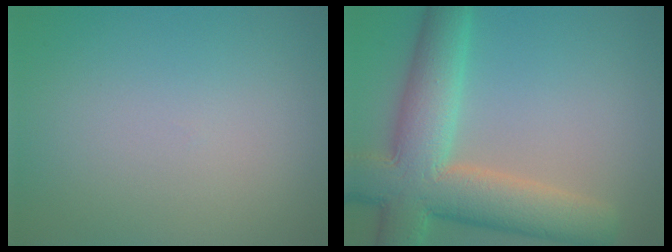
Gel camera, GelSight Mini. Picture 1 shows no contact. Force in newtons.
{"total": 10.2, "press": 10.1, "slide": 0.9}